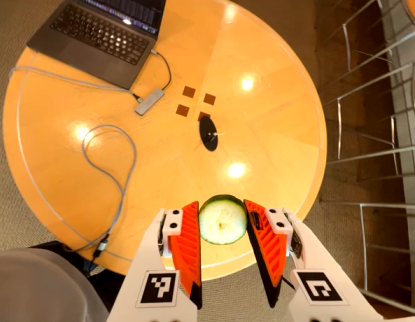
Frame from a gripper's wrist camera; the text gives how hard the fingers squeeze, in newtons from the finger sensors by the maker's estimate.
{"total": 8.6, "left": 8.9, "right": 8.3}